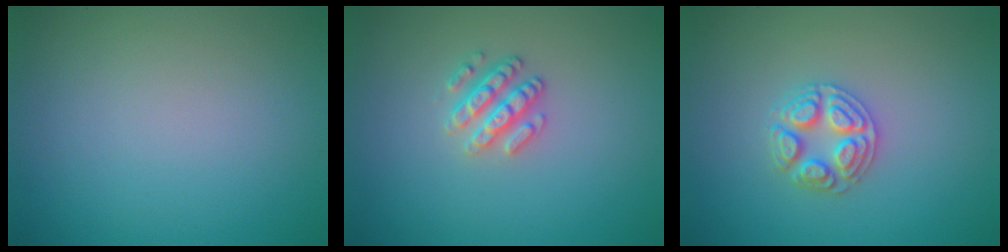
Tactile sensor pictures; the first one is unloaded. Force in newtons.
{"total": 2.5, "press": 2.4, "slide": 0.7}
{"total": 2.9, "press": 2.8, "slide": 0.4}